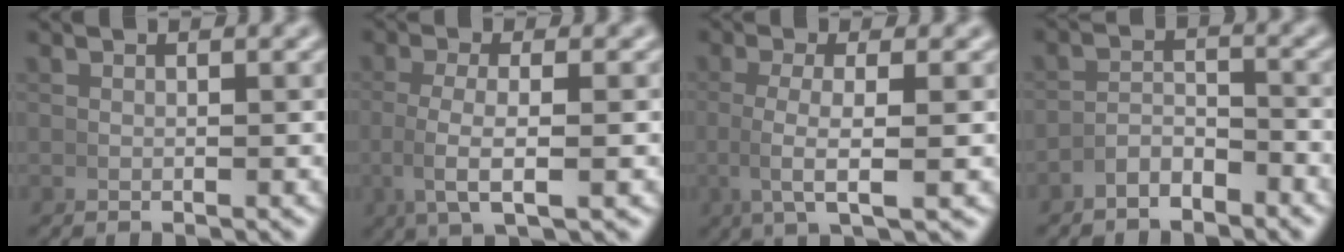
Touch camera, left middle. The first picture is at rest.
{"total": 4.1, "force": [-0.3, 1.0, 3.9], "torque": [-0.086, -0.005, 0.000]}
{"total": 4.0, "force": [0.0, 0.6, 4.0], "torque": [-0.084, -0.005, 0.004]}
{"total": 3.1, "force": [-2.7, 1.1, 1.0], "torque": [-0.010, 0.004, -0.054]}